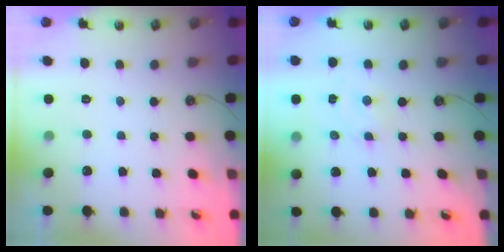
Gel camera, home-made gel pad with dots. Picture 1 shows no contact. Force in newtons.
{"total": 1.0, "press": 0.9, "slide": 0.2}